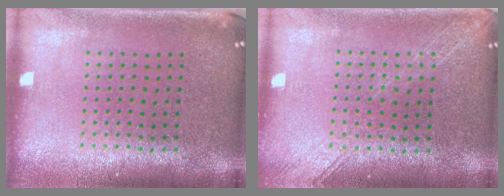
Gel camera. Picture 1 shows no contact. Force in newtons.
{"total": 1.6, "press": 1.6, "slide": 0.3}